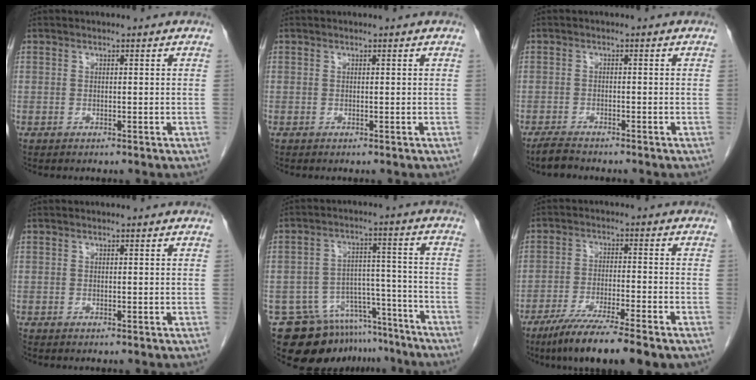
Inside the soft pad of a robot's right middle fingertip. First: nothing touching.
{"total": 0.0}
{"total": 2.7, "force": [-2.5, 0.3, 1.0], "torque": [-0.028, -0.011, -0.045]}
{"total": 0.0}
{"total": 14.5, "force": [-12.4, 6.9, 3.2], "torque": [-0.050, 0.043, -0.176]}
{"total": 10.8, "force": [-8.0, 0.2, 7.2], "torque": [-0.122, -0.030, -0.131]}